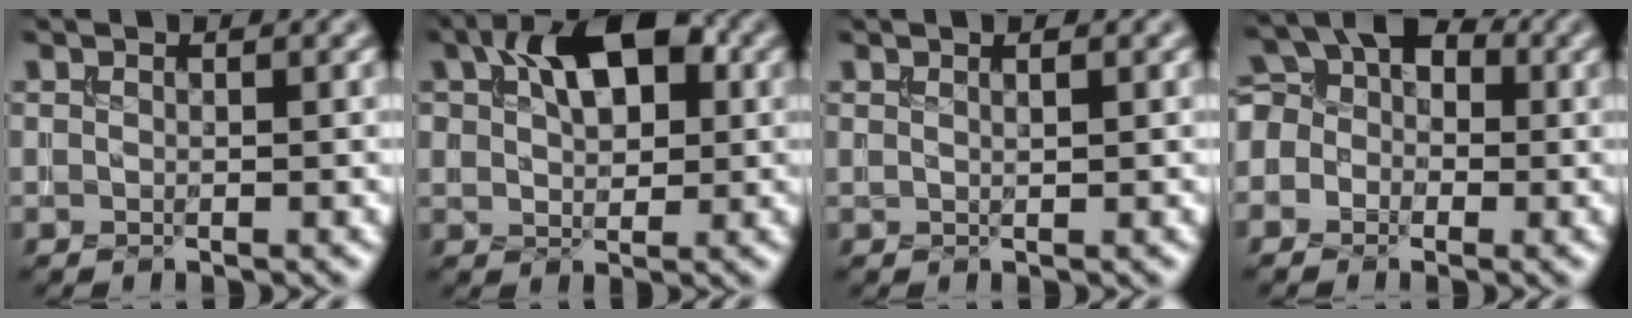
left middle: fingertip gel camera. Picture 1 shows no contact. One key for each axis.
{"total": 7.6, "fx": 2.8, "fy": 4.3, "fz": 5.7, "tx": -0.085, "ty": 0.021, "tz": 0.035}
{"total": 1.5, "fx": 0.8, "fy": 0.7, "fz": 1.2, "tx": 0.004, "ty": 0.002, "tz": 0.001}
{"total": 5.7, "fx": -0.9, "fy": 5.0, "fz": 2.6, "tx": -0.024, "ty": 0.030, "tz": -0.039}